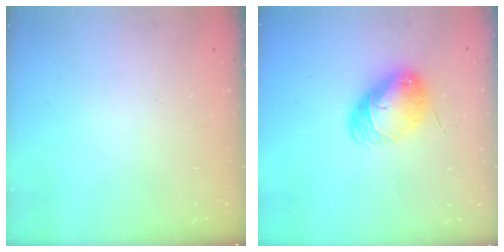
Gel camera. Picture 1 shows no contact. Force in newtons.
{"total": 8.5, "press": 8.5, "slide": 0.7}